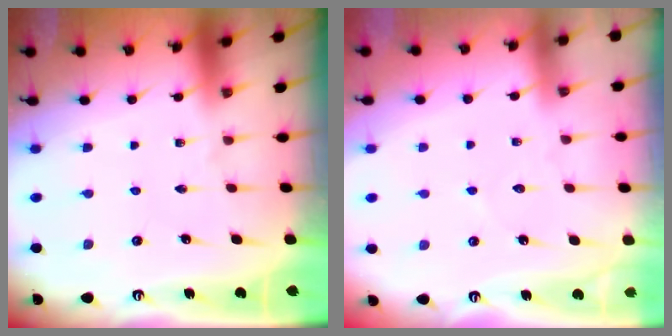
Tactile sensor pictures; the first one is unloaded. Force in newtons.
{"total": 2.5, "press": 2.5, "slide": 0.3}